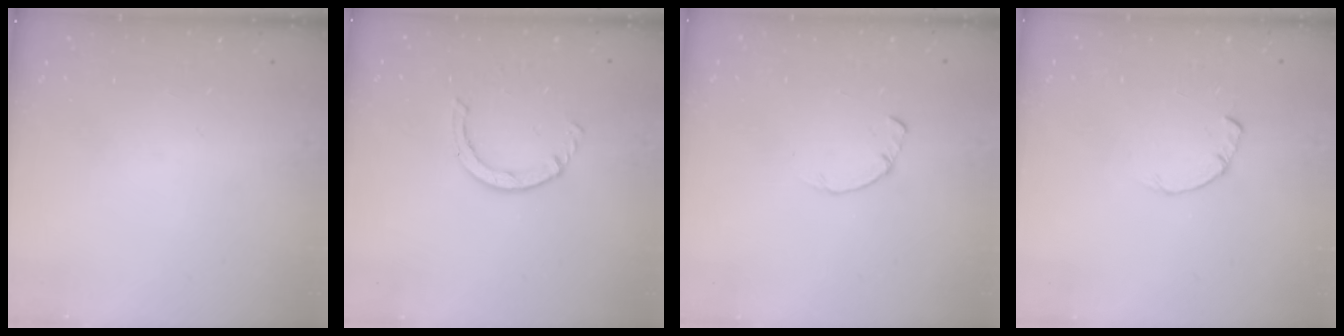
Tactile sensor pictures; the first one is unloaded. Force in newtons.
{"total": 2.2, "press": 2.2, "slide": 0.4}
{"total": 1.7, "press": 1.7, "slide": 0.2}
{"total": 0.8, "press": 0.8, "slide": 0.2}